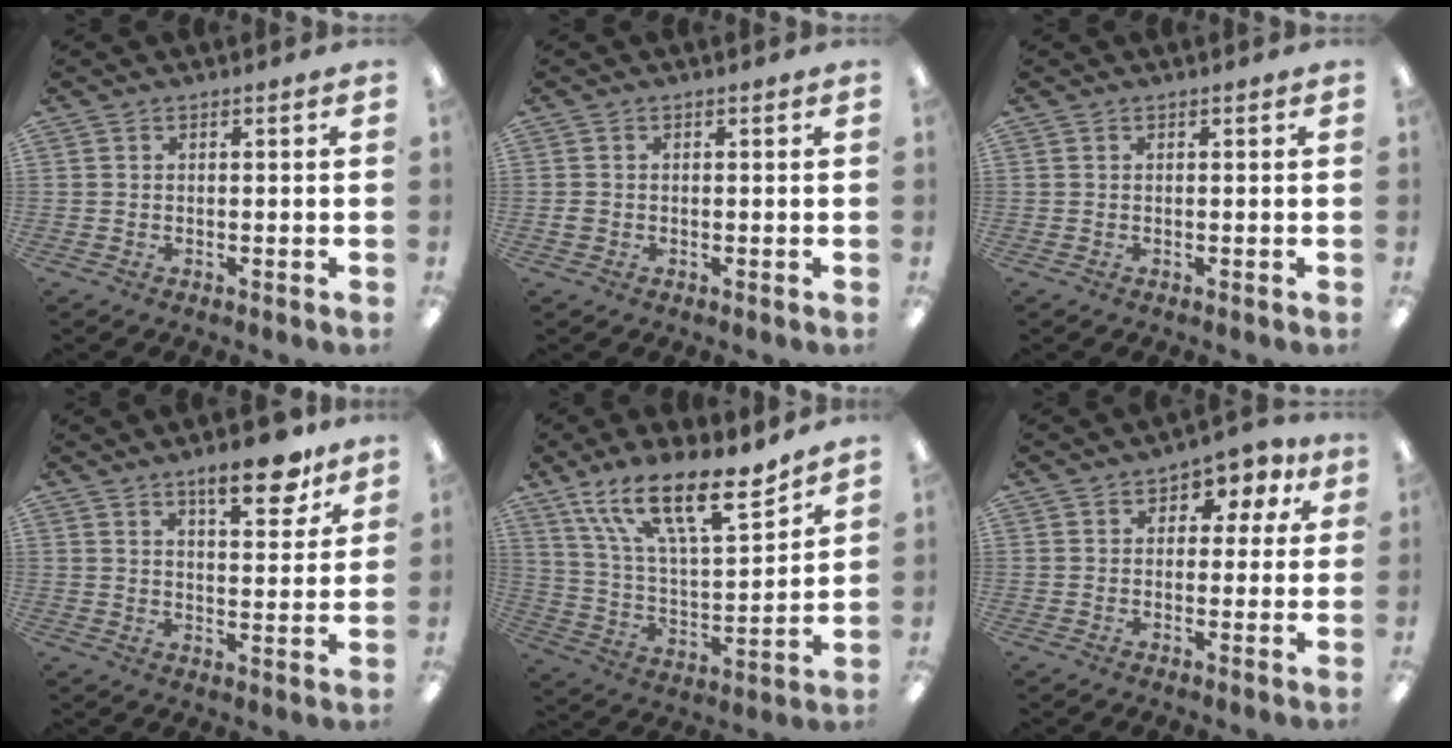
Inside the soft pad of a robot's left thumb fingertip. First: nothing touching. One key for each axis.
{"total": 1.0, "fx": -0.2, "fy": 0.9, "fz": 0.4, "tx": -0.006, "ty": 0.004, "tz": -0.005}
{"total": 0.0}
{"total": 11.1, "fx": 7.5, "fy": 3.7, "fz": 7.3, "tx": -0.087, "ty": -0.041, "tz": 0.121}
{"total": 19.6, "fx": 14.0, "fy": 6.1, "fz": 12.3, "tx": -0.215, "ty": -0.082, "tz": 0.241}
{"total": 5.2, "fx": 2.1, "fy": 3.8, "fz": 2.8, "tx": -0.034, "ty": 0.000, "tz": 0.032}